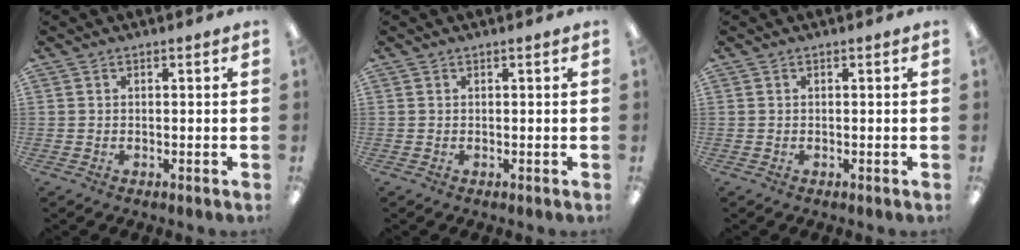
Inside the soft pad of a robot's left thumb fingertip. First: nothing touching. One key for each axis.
{"total": 0.0}
{"total": 0.0}